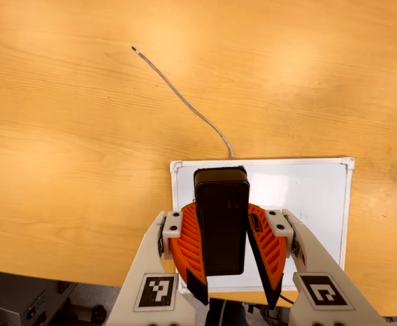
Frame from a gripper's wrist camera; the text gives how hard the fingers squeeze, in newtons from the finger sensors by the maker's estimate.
{"total": 9.7, "left": 9.8, "right": 9.7}